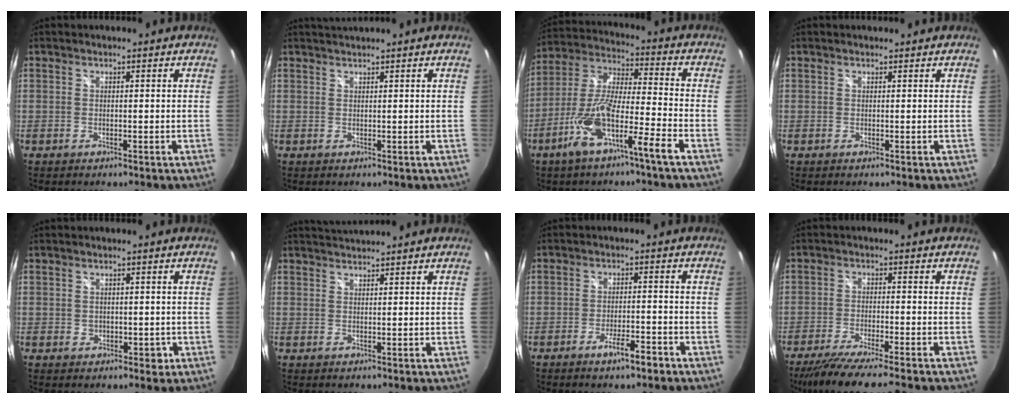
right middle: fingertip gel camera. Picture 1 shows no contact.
{"total": 1.5, "force": [1.4, -0.5, 0.3], "torque": [-0.005, -0.003, 0.025]}
{"total": 12.8, "force": [-7.1, 0.8, 10.6], "torque": [-0.215, -0.002, -0.135]}
{"total": 0.7, "force": [0.7, 0.1, 0.0], "torque": [-0.004, 0.002, 0.010]}
{"total": 2.2, "force": [-0.3, 1.9, 1.0], "torque": [-0.006, -0.001, -0.003]}
{"total": 2.4, "force": [2.4, -0.4, 0.3], "torque": [-0.005, 0.001, 0.042]}
{"total": 4.9, "force": [-3.3, 0.9, 3.5], "torque": [-0.068, -0.004, -0.051]}
{"total": 9.9, "force": [-8.4, -0.3, 5.2], "torque": [-0.112, -0.030, -0.141]}